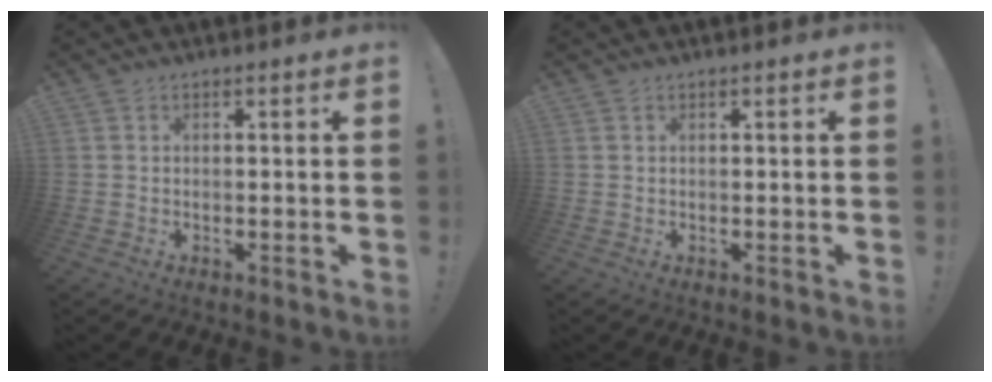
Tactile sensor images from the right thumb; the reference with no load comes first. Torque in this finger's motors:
{"motor_torque": [-0.15, 0.00, -0.18, 0.38, -0.04]}